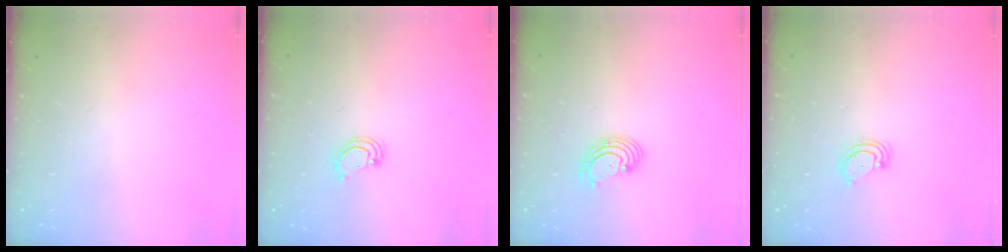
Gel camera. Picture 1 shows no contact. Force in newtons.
{"total": 2.0, "press": 2.0, "slide": 0.2}
{"total": 2.7, "press": 2.7, "slide": 0.3}
{"total": 3.3, "press": 3.3, "slide": 0.4}